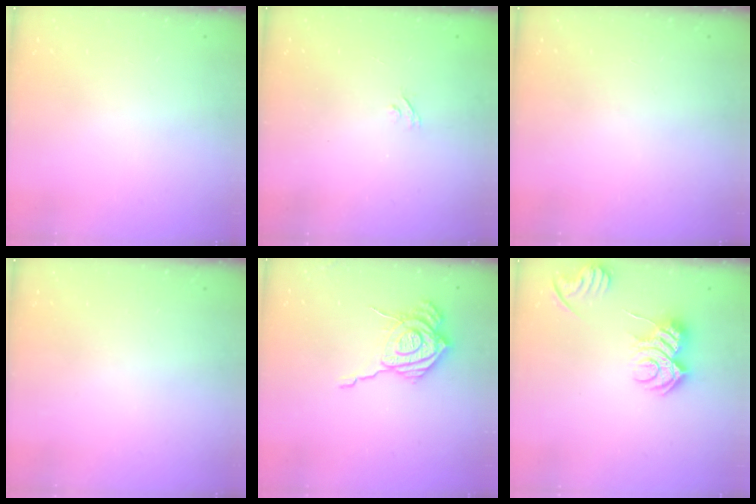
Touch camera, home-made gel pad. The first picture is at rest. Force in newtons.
{"total": 2.2, "press": 1.9, "slide": 1.1}
{"total": 0.0}
{"total": 0.0}
{"total": 15.0, "press": 14.8, "slide": 1.8}
{"total": 9.8, "press": 9.8, "slide": 0.2}